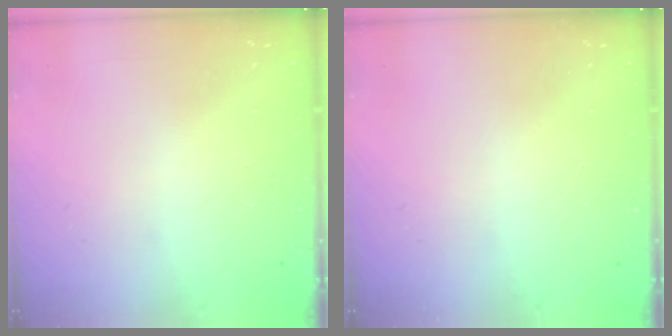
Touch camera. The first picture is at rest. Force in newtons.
{"total": 0.0}